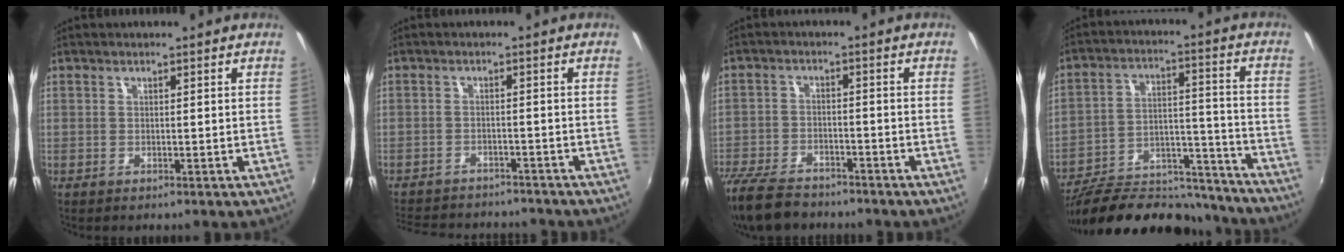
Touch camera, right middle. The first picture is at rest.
{"total": 13.5, "force": [-11.8, 4.4, 4.7], "torque": [-0.114, -0.002, -0.170]}
{"total": 13.1, "force": [-10.5, 5.4, 5.7], "torque": [-0.153, -0.021, -0.189]}
{"total": 25.3, "force": [-21.6, 8.4, 10.1], "torque": [-0.178, 0.027, -0.302]}